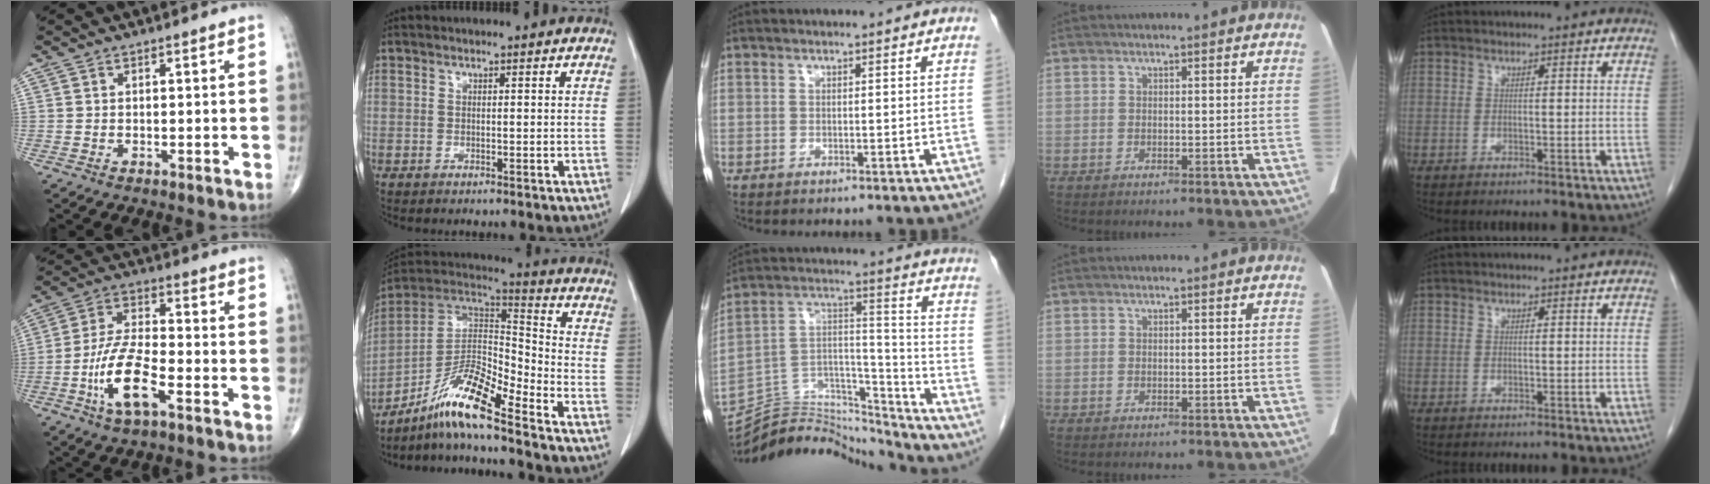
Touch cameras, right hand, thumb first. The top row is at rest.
{"thumb": {"total": 12.2, "force": [-4.9, 4.3, 10.4], "torque": [-0.209, 0.026, -0.092]}, "index": {"total": 12.7, "force": [-9.1, 0.9, 8.7], "torque": [-0.161, 0.020, -0.167]}, "middle": {"total": 18.9, "force": [-18.3, 3.5, 3.2], "torque": [-0.060, 0.048, -0.299]}}